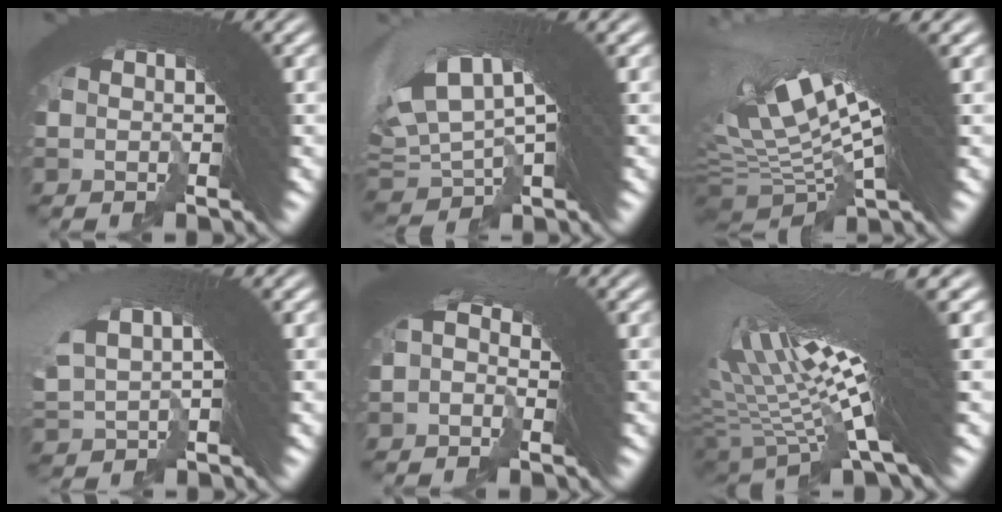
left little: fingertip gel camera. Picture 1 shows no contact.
{"total": 4.8, "force": [2.5, 3.2, 2.5], "torque": [-0.056, 0.001, 0.051]}
{"total": 9.2, "force": [3.9, 3.9, 7.3], "torque": [-0.148, 0.001, 0.079]}
{"total": 3.1, "force": [3.0, 1.0, 0.3], "torque": [-0.002, 0.020, 0.049]}
{"total": 1.8, "force": [0.3, 1.4, 1.1], "torque": [-0.005, 0.015, -0.007]}
{"total": 14.4, "force": [5.7, 3.5, 12.8], "torque": [-0.208, 0.036, 0.091]}